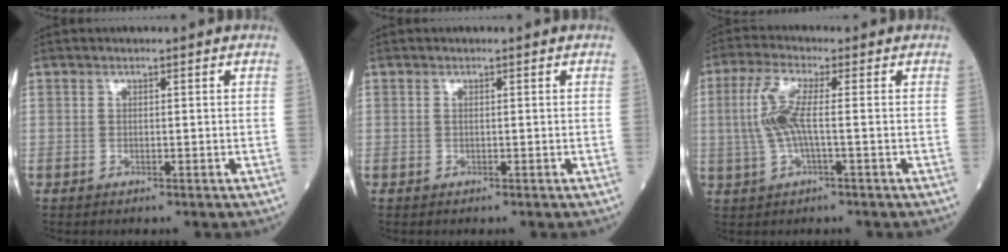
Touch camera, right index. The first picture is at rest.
{"total": 0.0}
{"total": 6.3, "force": [0.1, 0.9, 6.2], "torque": [-0.147, 0.008, -0.002]}